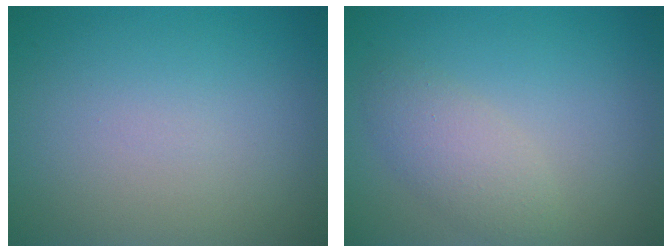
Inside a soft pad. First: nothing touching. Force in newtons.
{"total": 2.8, "press": 2.8, "slide": 0.1}